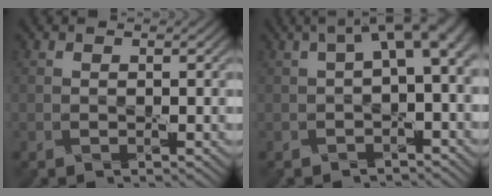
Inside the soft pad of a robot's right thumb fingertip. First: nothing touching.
{"total": 5.4, "force": [1.1, 2.1, 4.9], "torque": [-0.072, 0.012, 0.014]}